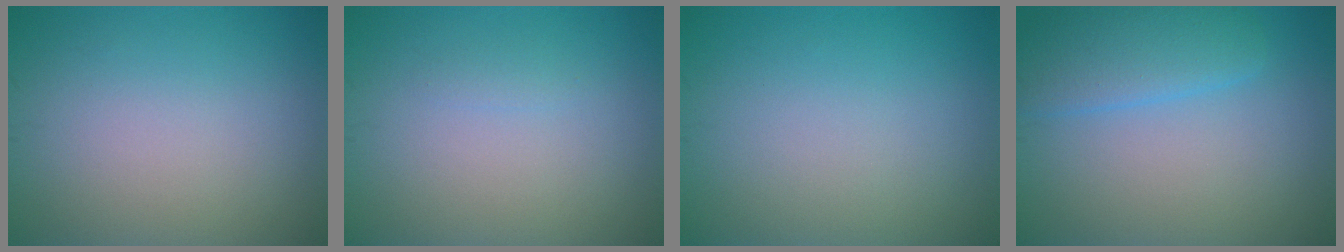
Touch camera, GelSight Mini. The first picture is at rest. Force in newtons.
{"total": 0.6, "press": 0.6, "slide": 0.0}
{"total": 0.0}
{"total": 2.7, "press": 2.7, "slide": 0.0}